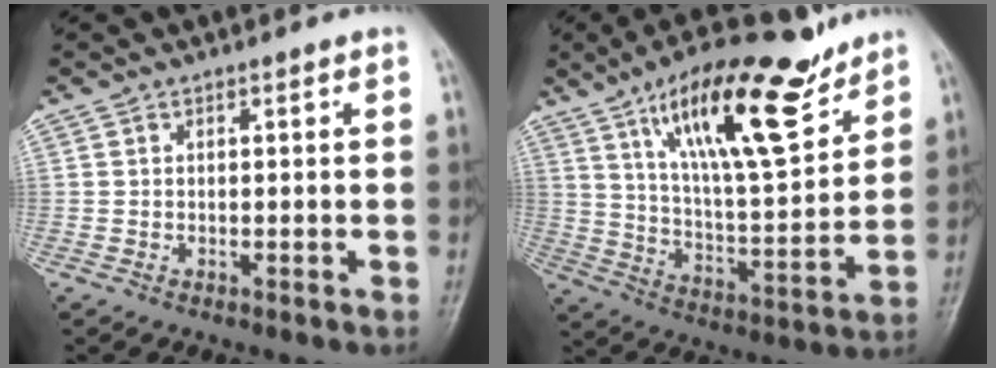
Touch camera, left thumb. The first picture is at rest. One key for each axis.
{"total": 20.5, "fx": 12.8, "fy": 6.1, "fz": 14.9, "tx": -0.214, "ty": -0.061, "tz": 0.222}